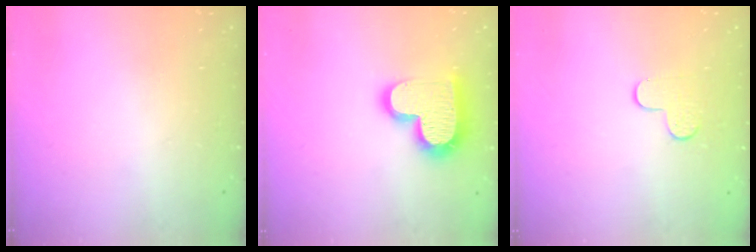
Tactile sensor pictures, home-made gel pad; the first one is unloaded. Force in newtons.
{"total": 17.7, "press": 17.6, "slide": 1.3}
{"total": 4.6, "press": 4.5, "slide": 0.5}